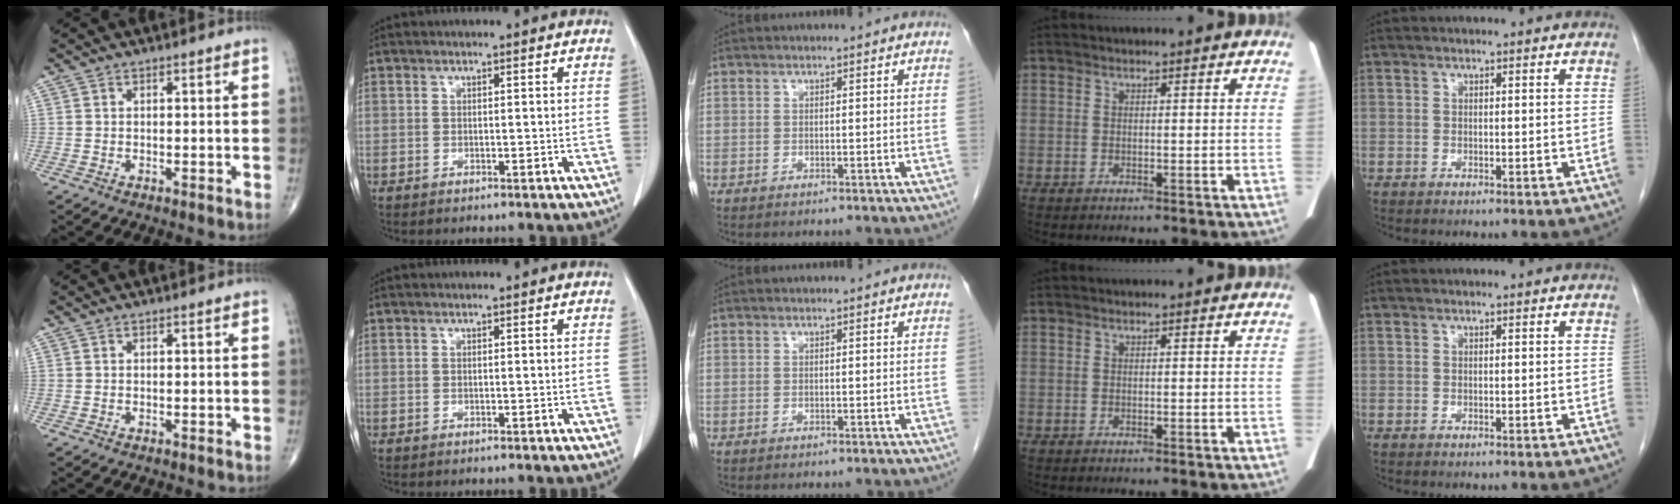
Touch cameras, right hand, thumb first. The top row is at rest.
{}